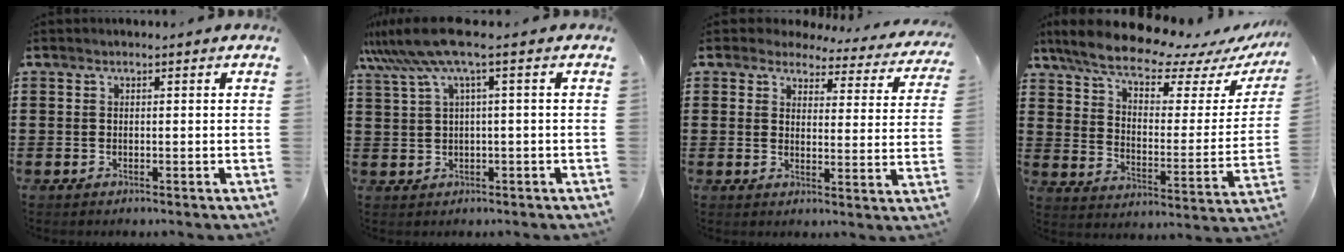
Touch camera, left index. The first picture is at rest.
{"total": 6.4, "force": [2.4, -0.1, 6.0], "torque": [-0.143, -0.016, 0.036]}
{"total": 3.8, "force": [3.5, 1.2, 0.9], "torque": [-0.040, -0.016, 0.059]}
{"total": 10.7, "force": [8.9, 2.4, 5.3], "torque": [-0.125, -0.050, 0.153]}